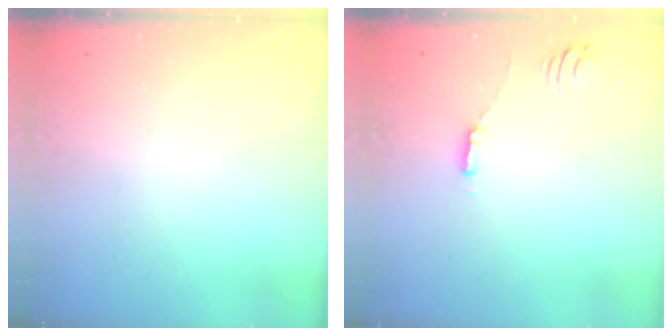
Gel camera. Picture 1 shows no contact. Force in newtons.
{"total": 0.9, "press": 0.9, "slide": 0.3}